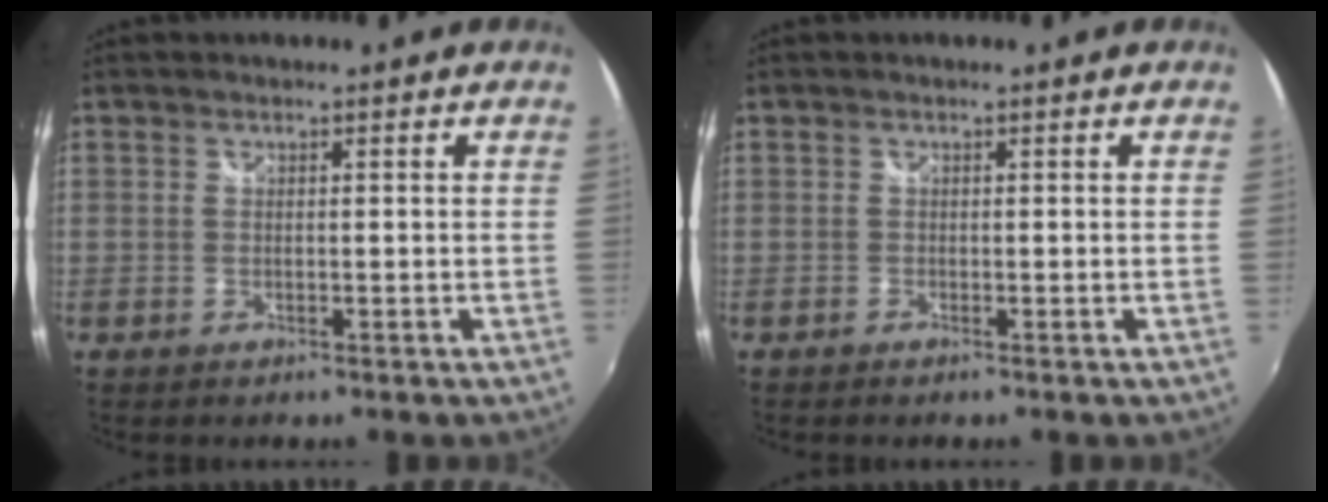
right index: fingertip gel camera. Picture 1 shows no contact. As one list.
[{"total": 0.0}]